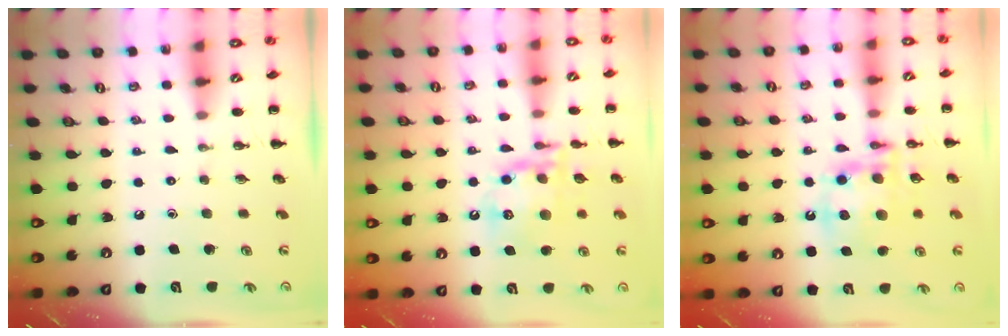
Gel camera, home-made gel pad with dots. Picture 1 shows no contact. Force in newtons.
{"total": 15.0, "press": 14.8, "slide": 2.7}
{"total": 14.2, "press": 13.8, "slide": 3.4}